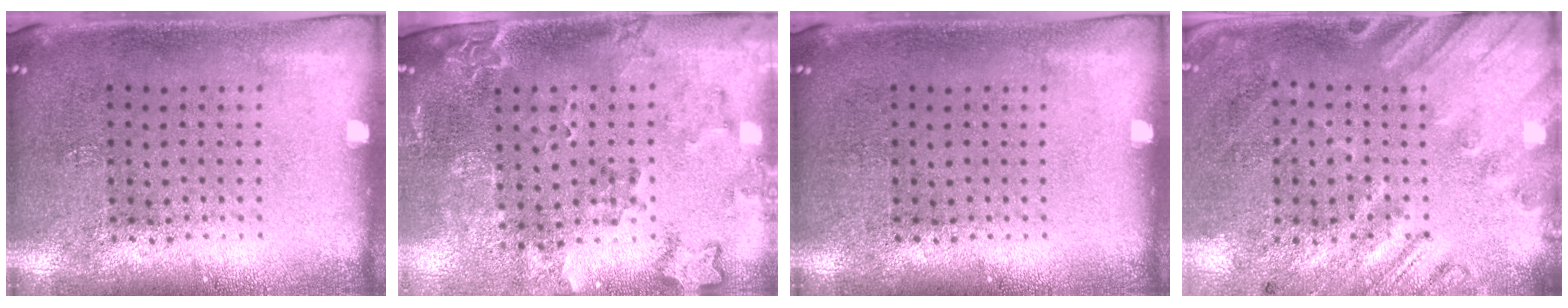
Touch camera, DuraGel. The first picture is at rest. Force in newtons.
{"total": 1.9, "press": 1.7, "slide": 1.0}
{"total": 0.0}
{"total": 2.5, "press": 1.8, "slide": 1.8}